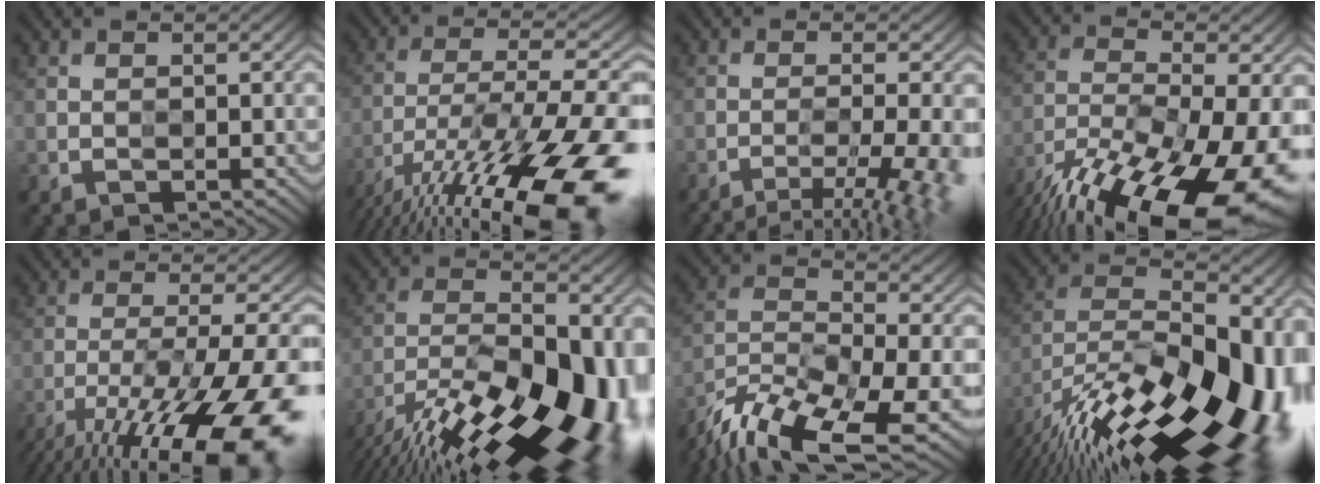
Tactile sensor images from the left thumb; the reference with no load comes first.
{"total": 19.9, "force": [-12.2, 5.6, 14.7], "torque": [-0.263, -0.013, -0.206]}
{"total": 8.1, "force": [-4.4, 1.5, 6.7], "torque": [-0.099, -0.002, -0.062]}
{"total": 20.5, "force": [-14.1, 7.5, 12.8], "torque": [-0.228, -0.036, -0.224]}
{"total": 18.6, "force": [-12.5, 4.6, 12.9], "torque": [-0.213, -0.037, -0.196]}
{"total": 21.5, "force": [-13.5, 8.2, 14.5], "torque": [-0.214, -0.023, -0.215]}
{"total": 17.0, "force": [-12.8, 5.2, 9.9], "torque": [-0.215, -0.034, -0.213]}
{"total": 20.5, "force": [-10.9, 8.5, 15.2], "torque": [-0.230, -0.008, -0.178]}